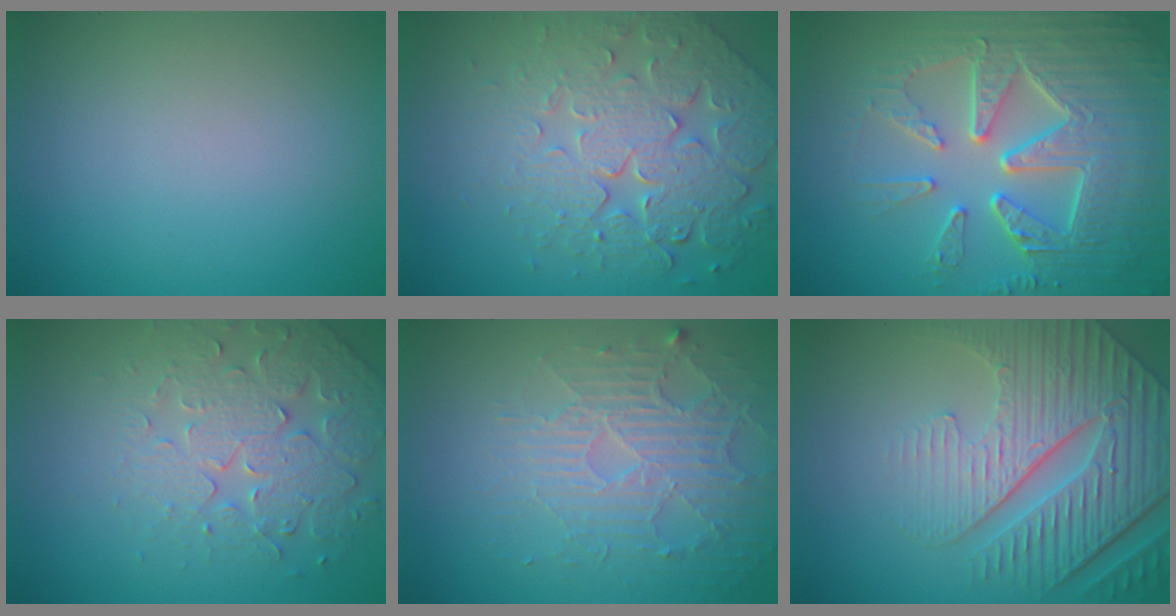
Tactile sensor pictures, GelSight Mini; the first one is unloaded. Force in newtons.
{"total": 8.0, "press": 5.7, "slide": 5.5}
{"total": 9.3, "press": 6.4, "slide": 6.7}
{"total": 4.1, "press": 3.9, "slide": 1.3}
{"total": 4.1, "press": 3.4, "slide": 2.3}
{"total": 7.5, "press": 6.0, "slide": 4.6}